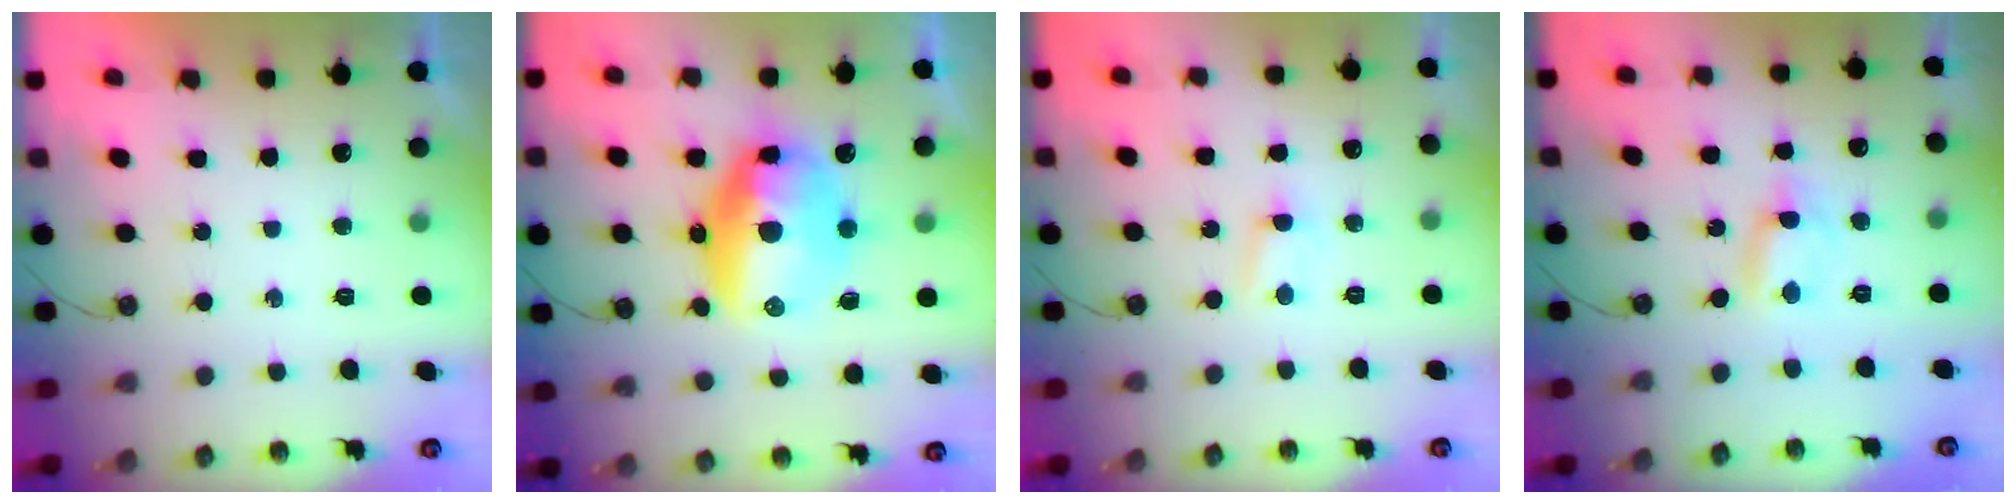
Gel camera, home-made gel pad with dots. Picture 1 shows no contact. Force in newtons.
{"total": 16.1, "press": 16.1, "slide": 1.5}
{"total": 2.8, "press": 2.8, "slide": 0.3}
{"total": 1.1, "press": 1.1, "slide": 0.1}